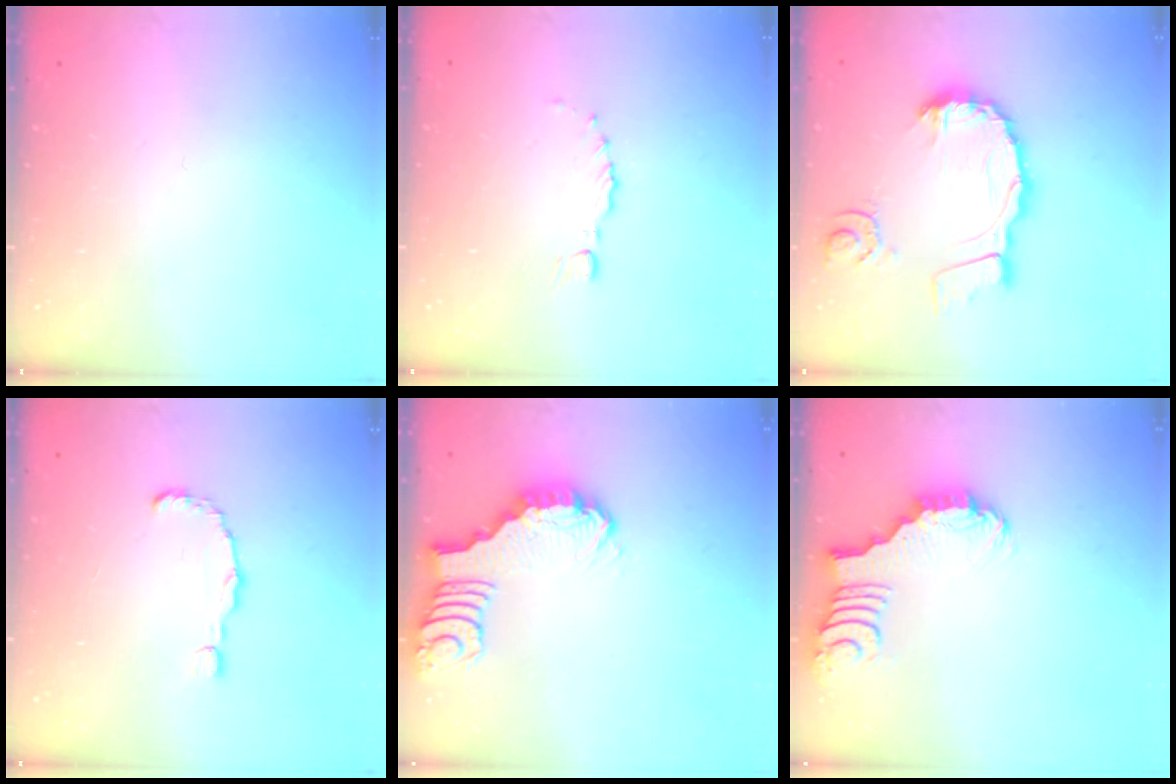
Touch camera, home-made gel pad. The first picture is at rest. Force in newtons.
{"total": 0.0}
{"total": 13.5, "press": 13.5, "slide": 1.1}
{"total": 2.4, "press": 2.3, "slide": 0.3}
{"total": 2.8, "press": 2.7, "slide": 0.4}
{"total": 2.1, "press": 2.1, "slide": 0.2}